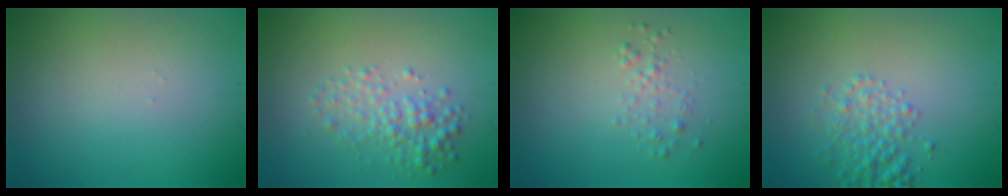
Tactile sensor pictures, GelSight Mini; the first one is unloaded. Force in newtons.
{"total": 2.6, "press": 2.6, "slide": 0.0}
{"total": 1.0, "press": 1.0, "slide": 0.1}
{"total": 2.7, "press": 2.7, "slide": 0.1}